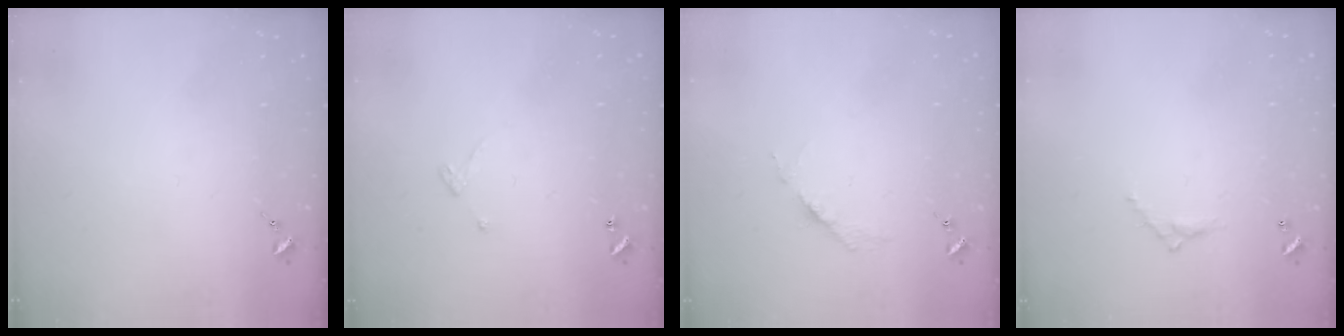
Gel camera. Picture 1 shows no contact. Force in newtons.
{"total": 3.4, "press": 3.4, "slide": 0.5}
{"total": 3.6, "press": 3.6, "slide": 0.4}
{"total": 4.6, "press": 4.6, "slide": 0.3}